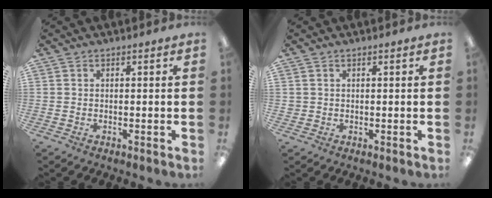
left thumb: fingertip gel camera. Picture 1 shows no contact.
{"total": 1.1, "force": [0.5, 0.8, 0.5], "torque": [-0.012, 0.003, 0.009]}